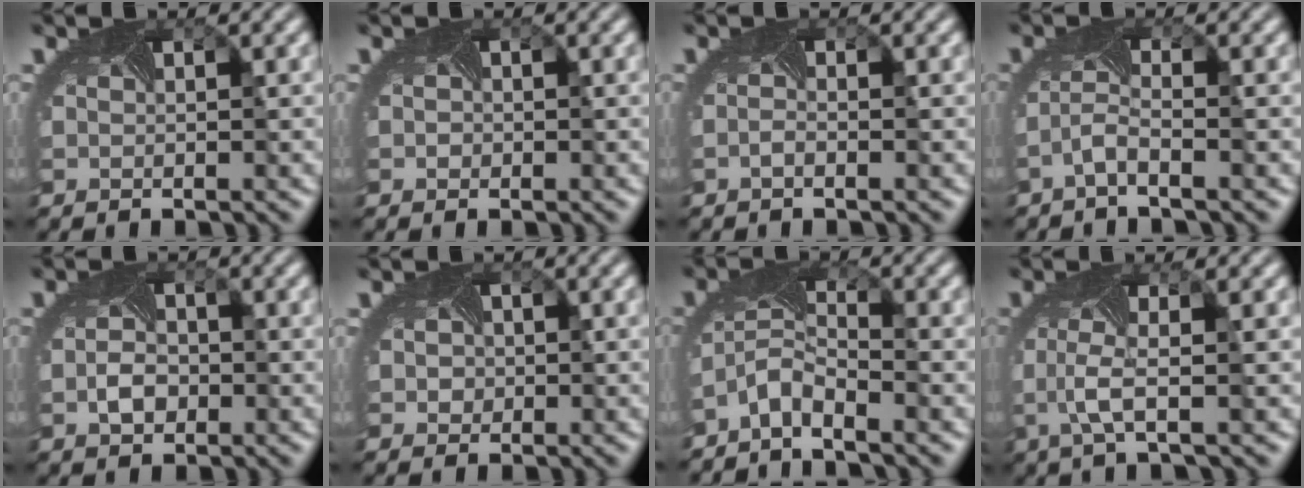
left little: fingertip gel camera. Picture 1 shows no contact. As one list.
[{"total": 1.0, "force": [0.1, 0.9, 0.2], "torque": [0.004, -0.002, -0.001]}, {"total": 0.6, "force": [-0.6, -0.2, 0.1], "torque": [-0.010, -0.002, -0.011]}, {"total": 1.7, "force": [-1.1, -0.2, 1.2], "torque": [-0.035, 0.001, -0.030]}, {"total": 2.0, "force": [-0.6, 1.5, 1.1], "torque": [-0.029, -0.005, -0.014]}, {"total": 2.7, "force": [0.3, 2.4, 1.2], "torque": [-0.009, 0.009, -0.004]}, {"total": 2.7, "force": [-2.4, 0.5, 1.2], "torque": [-0.038, -0.008, -0.057]}, {"total": 2.2, "force": [-0.3, 0.1, 2.2], "torque": [-0.061, -0.006, -0.006]}]